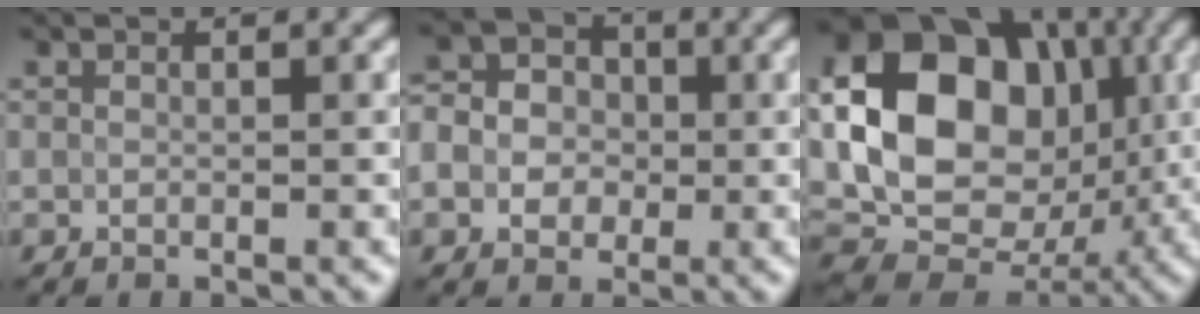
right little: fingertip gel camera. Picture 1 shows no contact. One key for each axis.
{"total": 5.0, "fx": -0.7, "fy": 4.5, "fz": 2.1, "tx": -0.015, "ty": 0.001, "tz": -0.030}
{"total": 16.5, "fx": 1.7, "fy": 12.8, "fz": 10.3, "tx": -0.182, "ty": 0.007, "tz": 0.031}